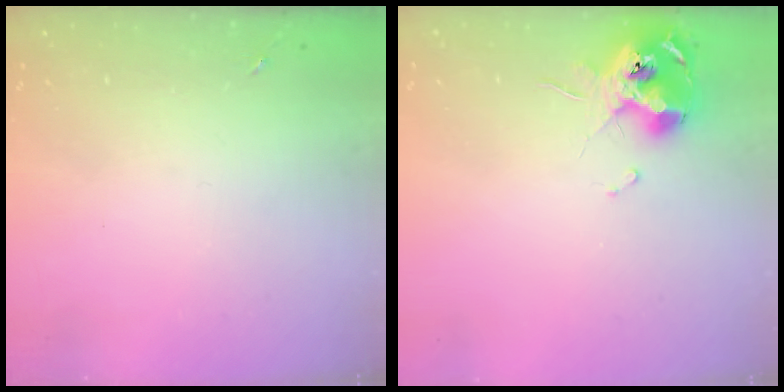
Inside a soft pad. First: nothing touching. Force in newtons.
{"total": 12.0, "press": 11.9, "slide": 1.4}